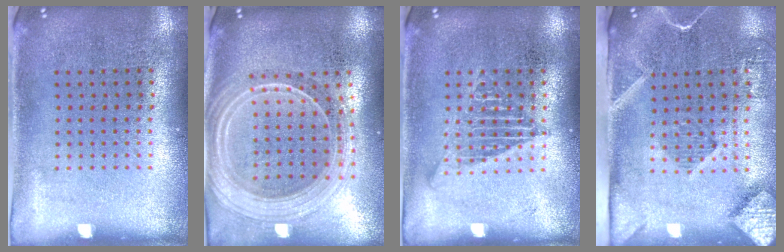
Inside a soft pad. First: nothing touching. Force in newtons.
{"total": 2.5, "press": 2.1, "slide": 1.3}
{"total": 1.9, "press": 1.9, "slide": 0.2}
{"total": 2.9, "press": 2.1, "slide": 2.0}